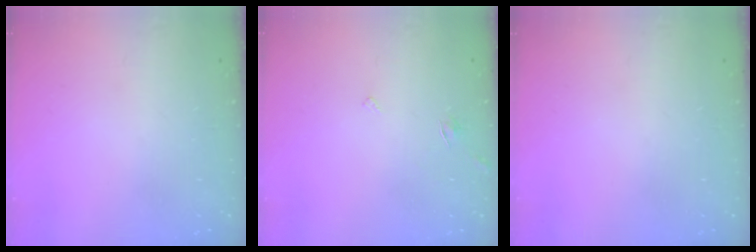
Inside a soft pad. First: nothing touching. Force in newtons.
{"total": 2.8, "press": 2.8, "slide": 0.3}
{"total": 0.0}